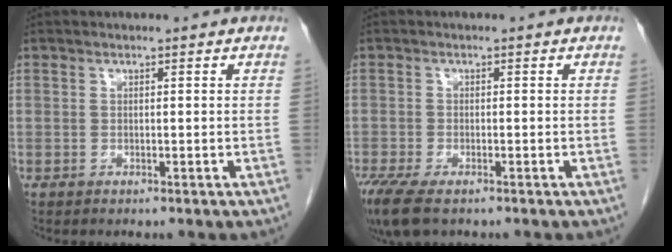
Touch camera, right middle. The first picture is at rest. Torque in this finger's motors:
{"motor_torque": [1.20, -0.81, 0.12, 0.07]}